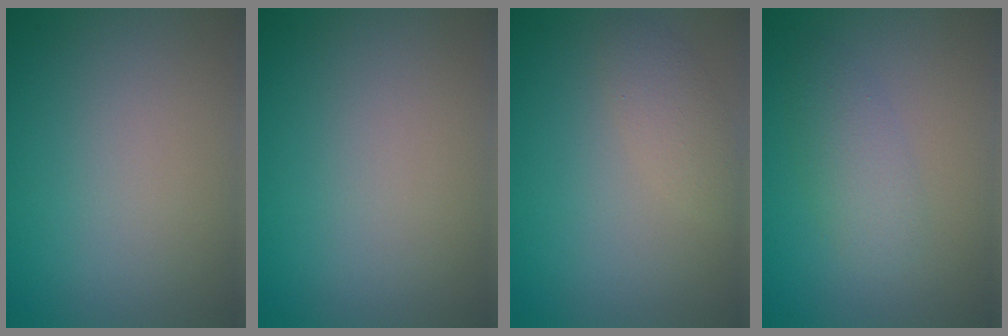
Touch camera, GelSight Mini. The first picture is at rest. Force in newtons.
{"total": 0.0}
{"total": 1.9, "press": 1.9, "slide": 0.1}
{"total": 2.6, "press": 2.6, "slide": 0.1}